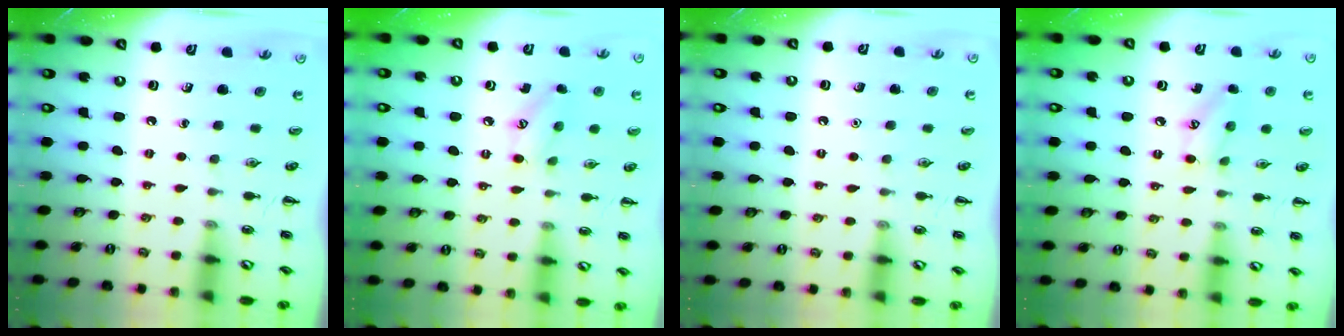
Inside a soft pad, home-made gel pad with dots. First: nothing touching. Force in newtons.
{"total": 7.2, "press": 7.2, "slide": 0.7}
{"total": 1.6, "press": 1.6, "slide": 0.1}
{"total": 9.1, "press": 9.0, "slide": 1.5}